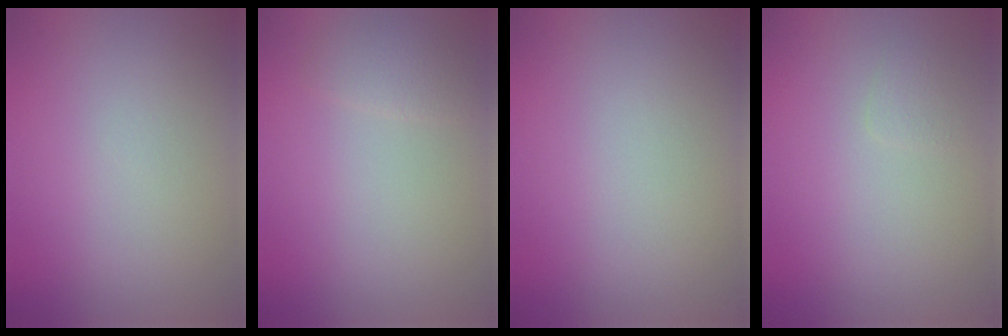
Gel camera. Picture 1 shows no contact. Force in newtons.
{"total": 1.4, "press": 1.4, "slide": 0.1}
{"total": 0.0}
{"total": 0.8, "press": 0.8, "slide": 0.1}